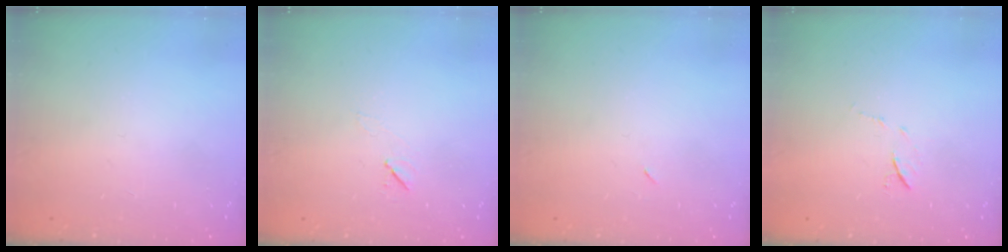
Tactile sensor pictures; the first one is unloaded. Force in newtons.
{"total": 4.8, "press": 4.4, "slide": 2.0}
{"total": 2.2, "press": 1.8, "slide": 1.2}
{"total": 6.1, "press": 6.0, "slide": 0.9}